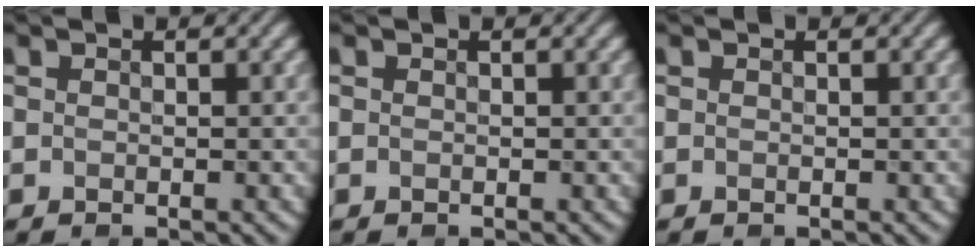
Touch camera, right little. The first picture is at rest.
{"total": 0.0}
{"total": 0.0}